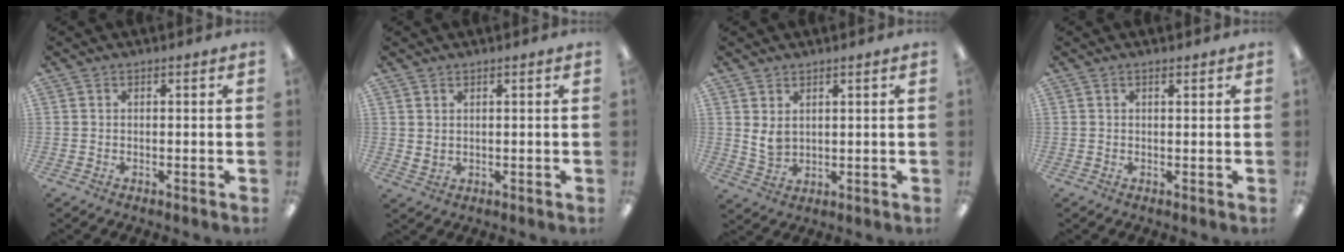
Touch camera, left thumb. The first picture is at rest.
{"total": 1.9, "force": [1.7, 0.6, 0.4], "torque": [-0.002, -0.008, 0.031]}
{"total": 4.6, "force": [2.2, 3.1, 2.6], "torque": [-0.068, -0.009, 0.040]}
{"total": 0.9, "force": [0.8, 0.1, 0.3], "torque": [-0.007, 0.000, 0.015]}